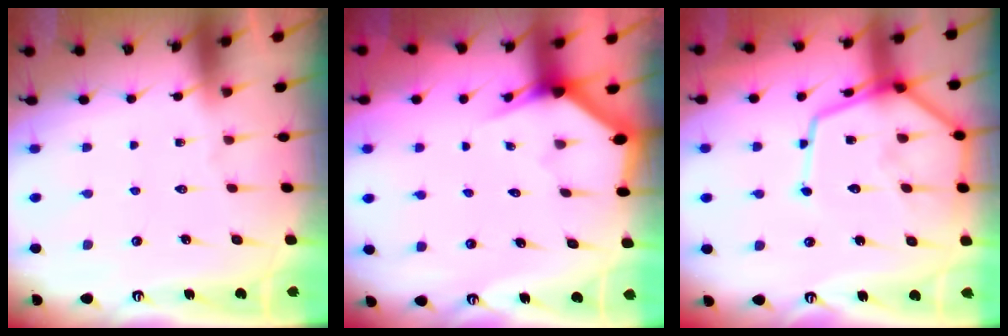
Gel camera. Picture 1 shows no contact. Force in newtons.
{"total": 2.8, "press": 2.8, "slide": 0.1}
{"total": 14.3, "press": 14.2, "slide": 1.4}